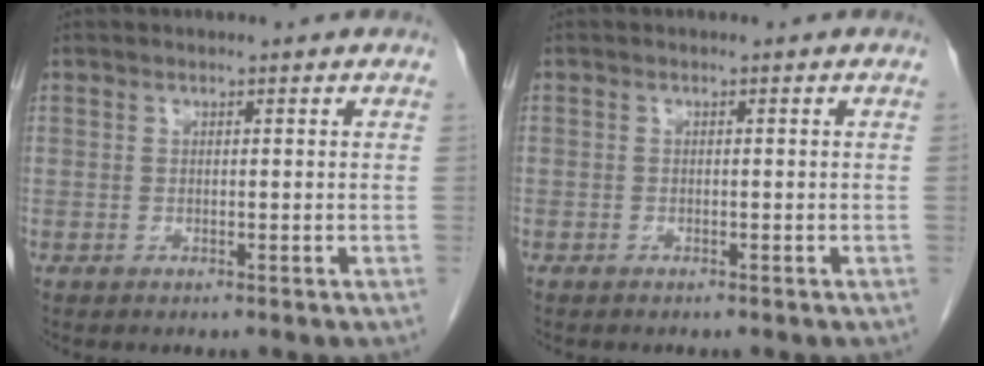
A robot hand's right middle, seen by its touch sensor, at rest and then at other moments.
{"total": 0.0}